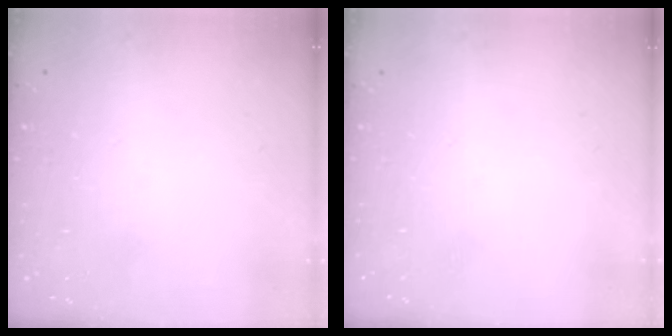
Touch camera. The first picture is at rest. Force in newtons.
{"total": 0.0}